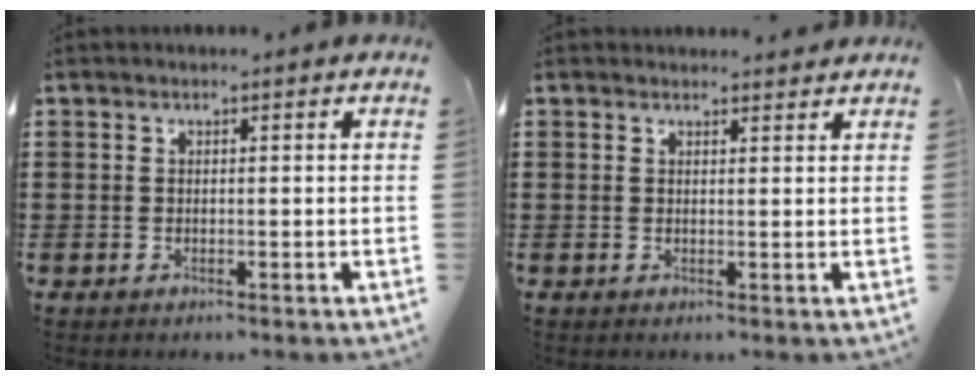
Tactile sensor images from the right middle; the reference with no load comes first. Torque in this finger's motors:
{"motor_torque": [0.06, -0.04, 0.09, 0.02]}